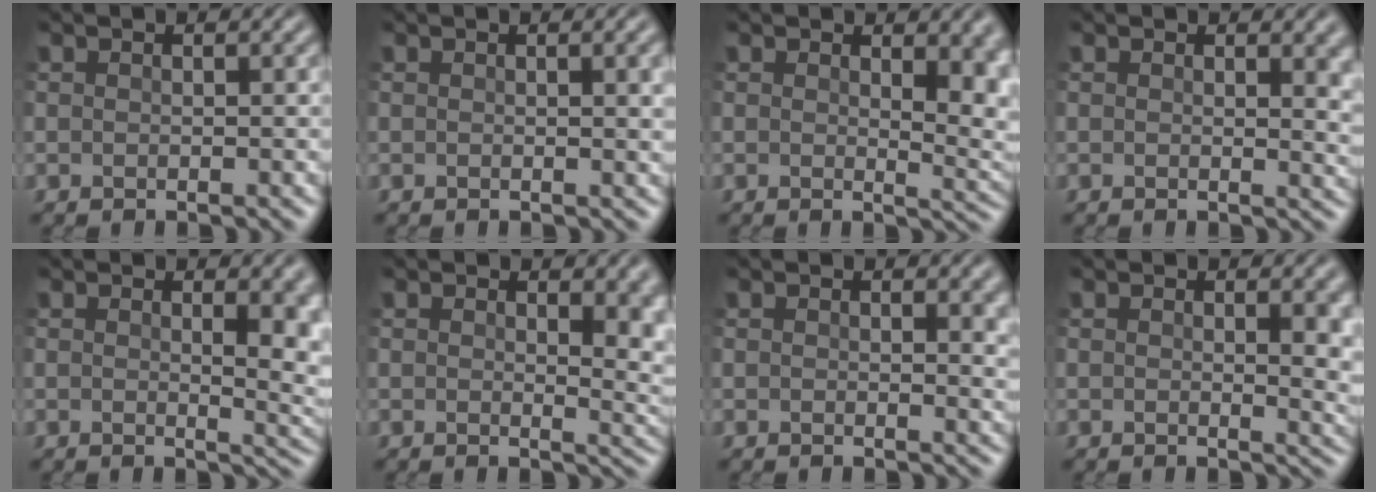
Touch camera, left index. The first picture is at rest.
{"total": 2.3, "force": [0.5, 0.7, 2.1], "torque": [-0.018, 0.005, 0.005]}
{"total": 5.4, "force": [1.3, 2.4, 4.6], "torque": [-0.048, -0.011, 0.026]}
{"total": 2.9, "force": [0.9, 1.1, 2.5], "torque": [-0.019, -0.001, 0.012]}
{"total": 5.5, "force": [1.0, 2.1, 5.0], "torque": [-0.041, -0.005, 0.019]}
{"total": 4.8, "force": [1.4, 2.2, 4.1], "torque": [-0.038, -0.012, 0.027]}
{"total": 2.1, "force": [0.8, 0.7, 1.9], "torque": [-0.015, -0.003, 0.011]}
{"total": 3.9, "force": [0.9, 1.4, 3.6], "torque": [-0.032, -0.004, 0.014]}